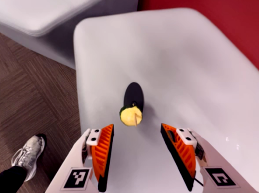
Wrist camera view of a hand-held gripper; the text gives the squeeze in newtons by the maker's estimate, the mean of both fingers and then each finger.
{"total": 0.0}